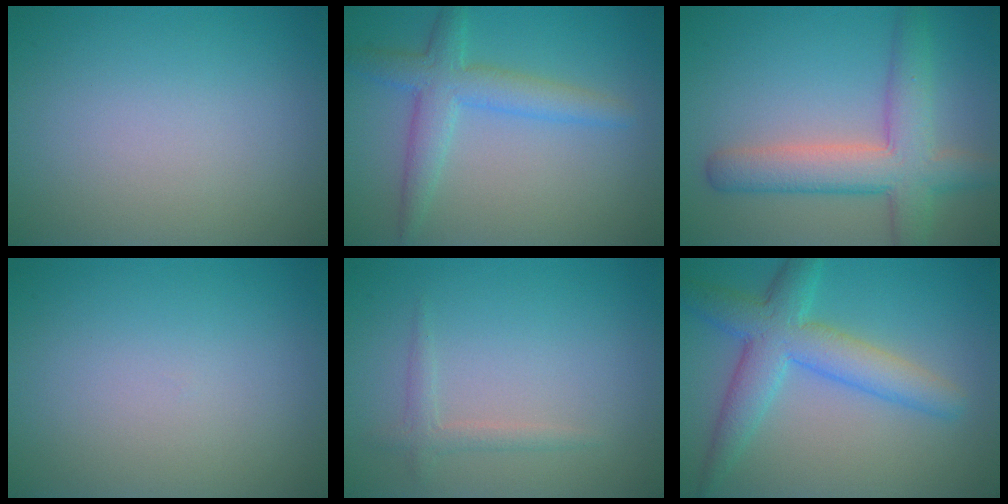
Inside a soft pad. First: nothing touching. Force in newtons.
{"total": 4.0, "press": 4.0, "slide": 0.1}
{"total": 6.2, "press": 6.2, "slide": 0.2}
{"total": 0.0}
{"total": 1.3, "press": 1.3, "slide": 0.0}
{"total": 5.8, "press": 5.8, "slide": 0.2}